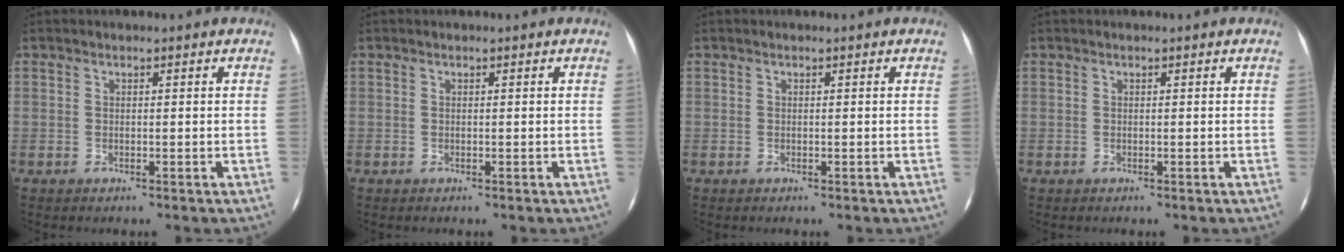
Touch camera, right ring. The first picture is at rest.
{"total": 0.0}
{"total": 0.0}
{"total": 0.0}